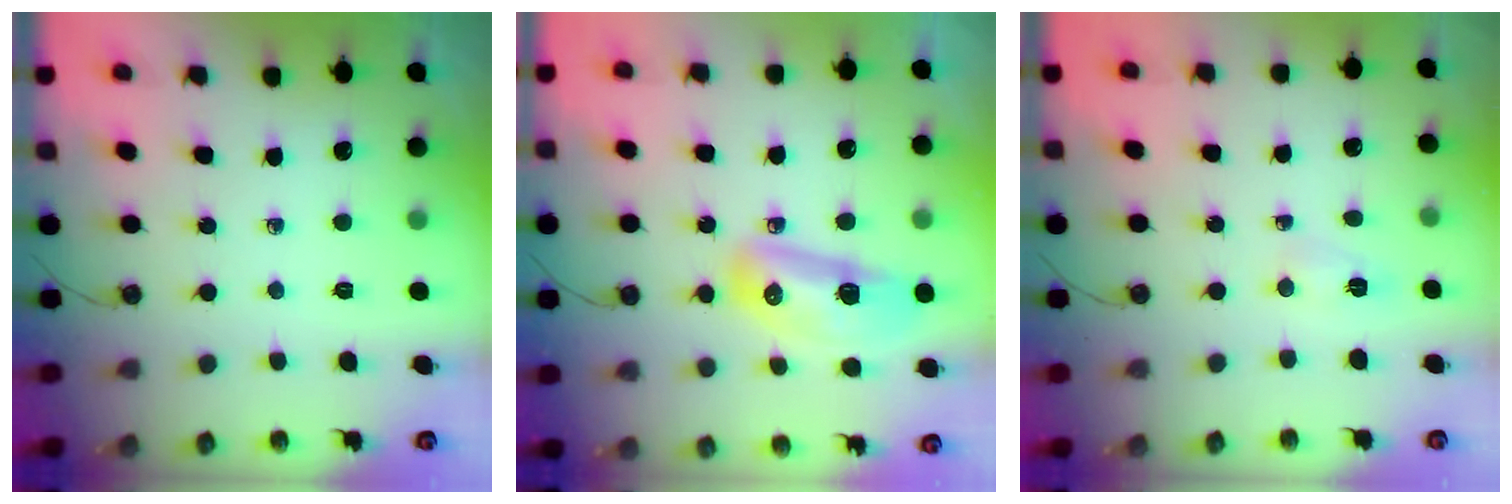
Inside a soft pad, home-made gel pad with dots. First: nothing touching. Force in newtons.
{"total": 13.4, "press": 12.9, "slide": 3.9}
{"total": 2.9, "press": 2.7, "slide": 1.2}